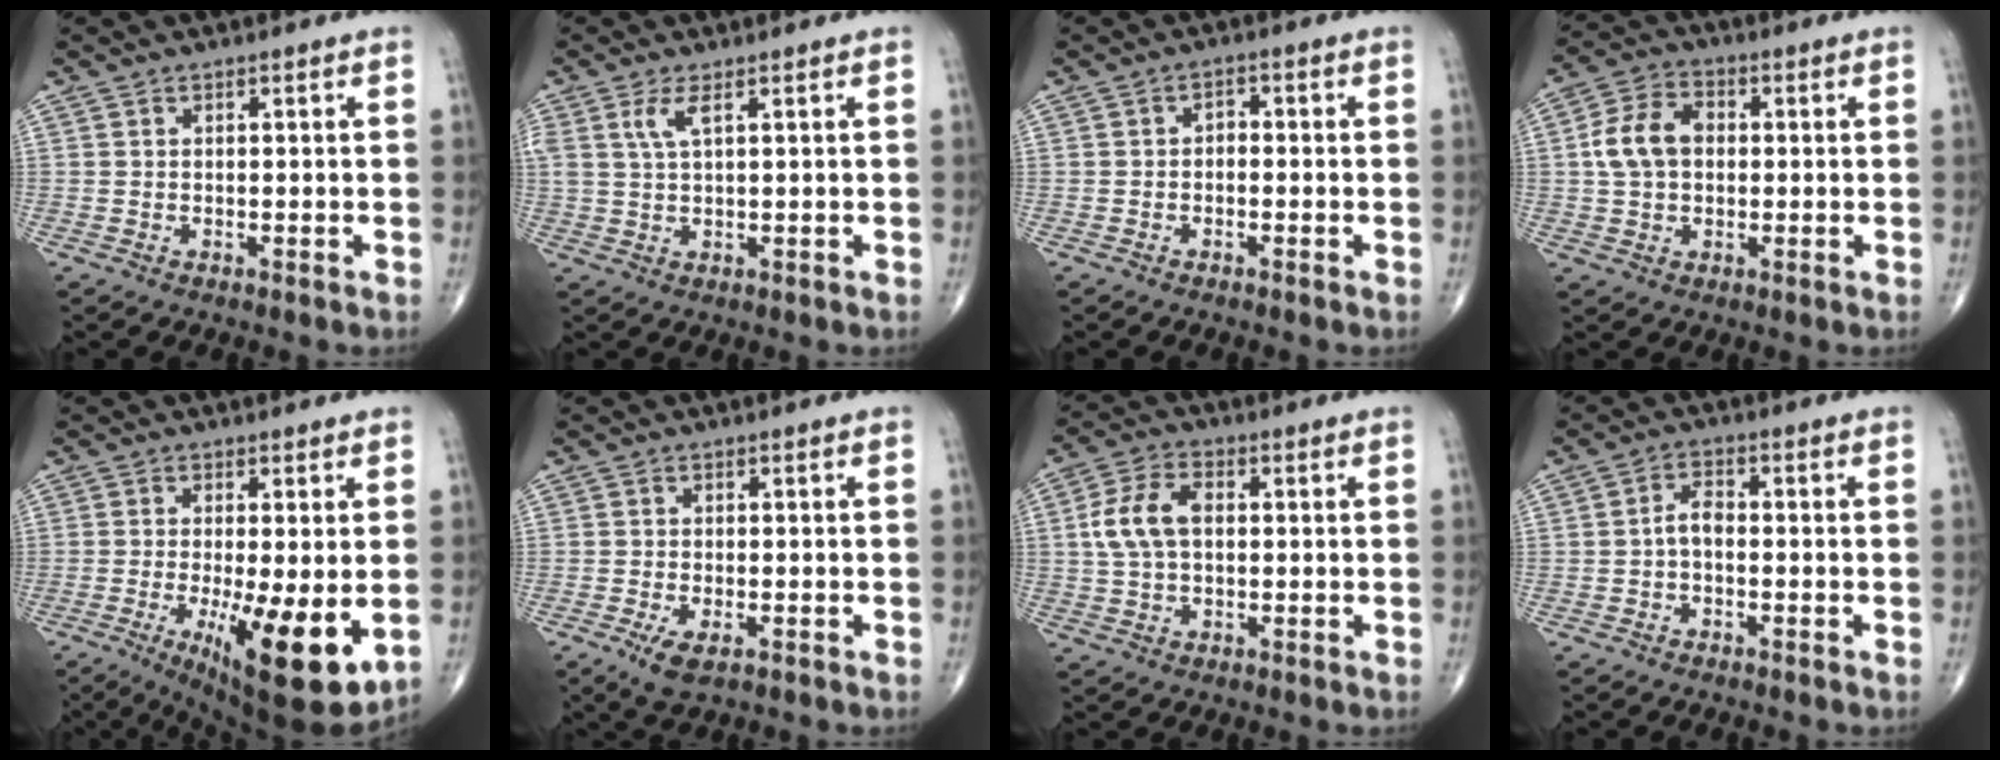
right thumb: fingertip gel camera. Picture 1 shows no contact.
{"total": 3.4, "force": [1.5, 0.9, 2.9], "torque": [-0.071, 0.001, 0.038]}
{"total": 1.8, "force": [-0.5, 1.3, 1.1], "torque": [-0.004, 0.011, -0.017]}
{"total": 8.8, "force": [0.6, 6.2, 6.2], "torque": [-0.113, 0.022, 0.006]}
{"total": 14.6, "force": [-3.4, 3.9, 13.7], "torque": [-0.203, -0.029, -0.039]}
{"total": 3.9, "force": [-1.7, 1.6, 3.1], "torque": [-0.060, -0.006, -0.027]}
{"total": 8.4, "force": [0.9, 5.2, 6.6], "torque": [-0.136, 0.020, 0.016]}
{"total": 3.1, "force": [-0.7, 1.7, 2.5], "torque": [-0.043, 0.017, -0.019]}